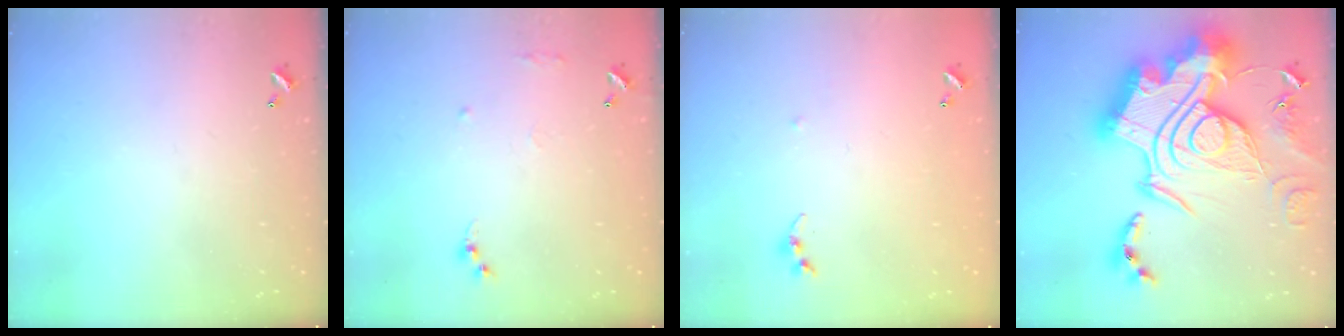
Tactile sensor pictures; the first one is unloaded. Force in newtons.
{"total": 7.5, "press": 7.4, "slide": 0.8}
{"total": 5.0, "press": 5.0, "slide": 0.6}
{"total": 0.6, "press": 0.6, "slide": 0.0}